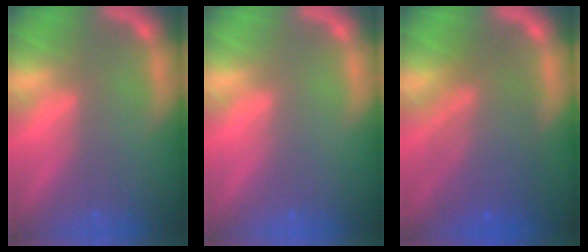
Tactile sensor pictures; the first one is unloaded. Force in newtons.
{"total": 0.0}
{"total": 8.5}